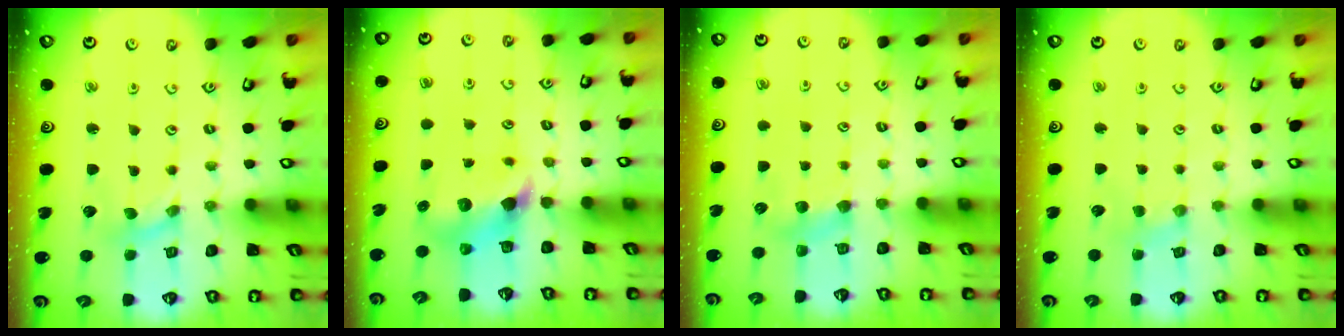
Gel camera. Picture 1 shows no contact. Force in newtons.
{"total": 7.7, "press": 7.6, "slide": 0.6}
{"total": 5.7, "press": 5.6, "slide": 0.7}
{"total": 2.7, "press": 2.6, "slide": 0.4}